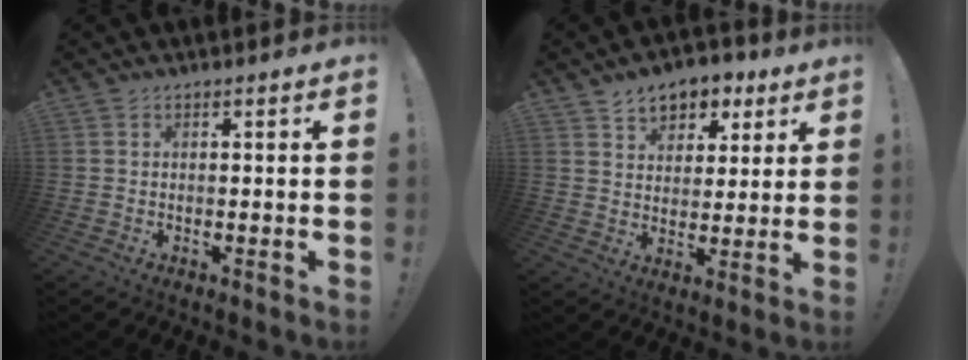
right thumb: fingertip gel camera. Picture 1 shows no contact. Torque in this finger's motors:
{"motor_torque": [0.05, 0.10, 0.03, 0.02, 0.00]}